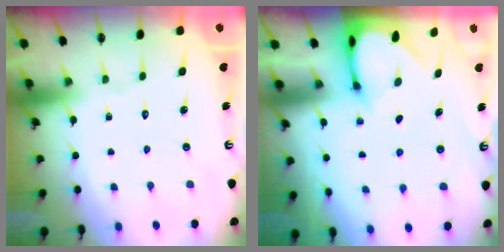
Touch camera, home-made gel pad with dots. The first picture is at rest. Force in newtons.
{"total": 2.7, "press": 2.7, "slide": 0.2}